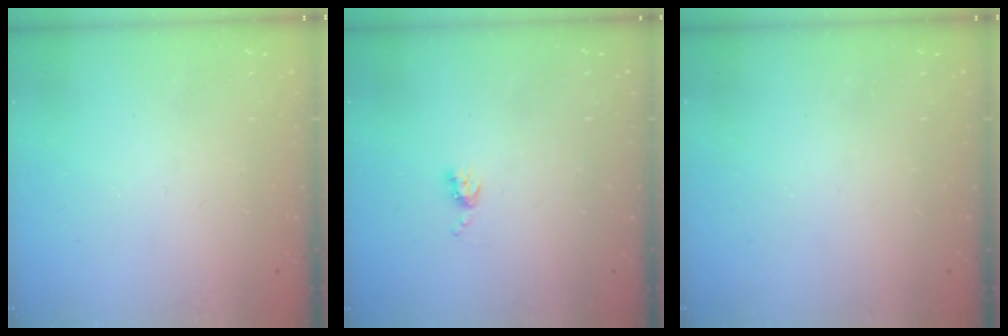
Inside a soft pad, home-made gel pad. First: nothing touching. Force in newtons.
{"total": 5.8, "press": 5.7, "slide": 0.8}
{"total": 0.0}